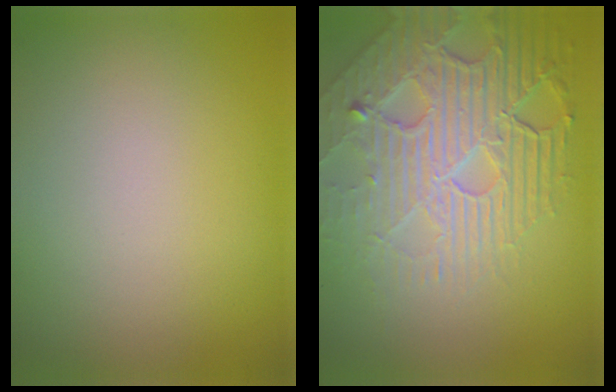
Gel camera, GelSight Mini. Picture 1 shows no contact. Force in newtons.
{"total": 8.4, "press": 5.7, "slide": 6.2}